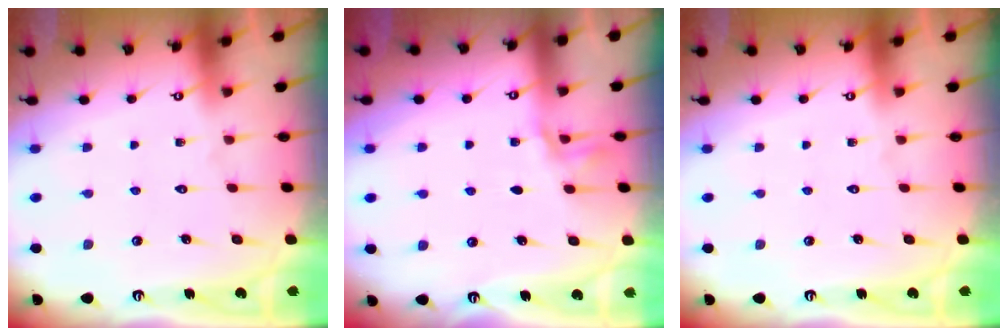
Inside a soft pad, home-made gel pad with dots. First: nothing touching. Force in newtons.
{"total": 1.4, "press": 1.4, "slide": 0.2}
{"total": 0.0}